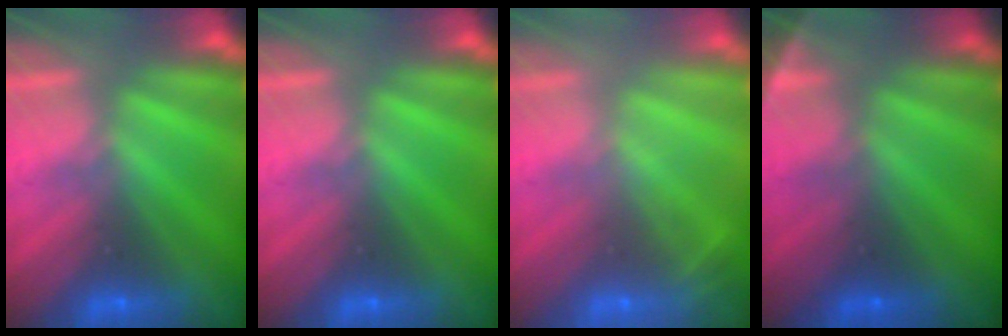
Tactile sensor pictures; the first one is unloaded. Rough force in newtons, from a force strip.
{"total": 0.0}
{"total": 2.0}
{"total": 2.8}